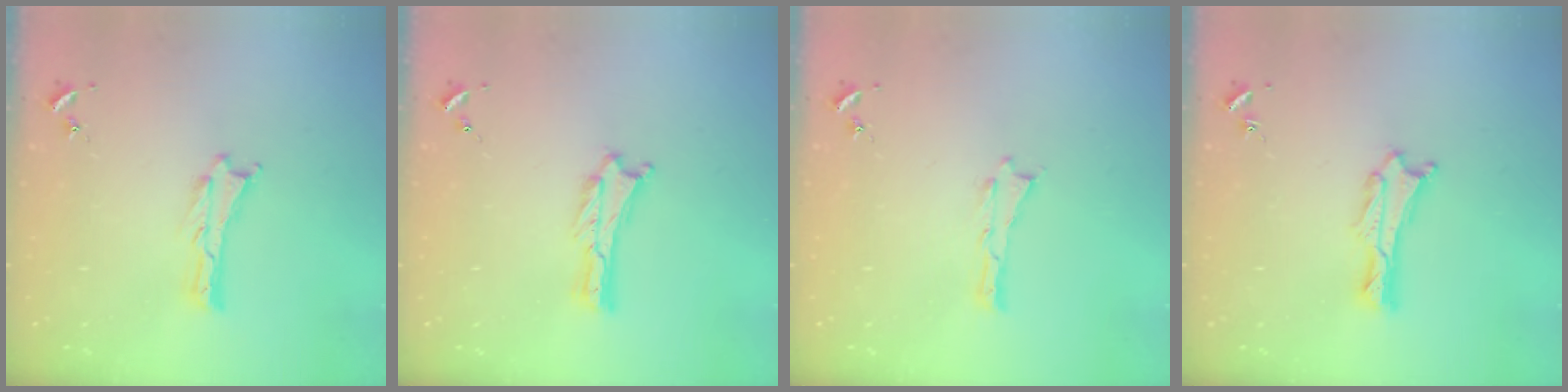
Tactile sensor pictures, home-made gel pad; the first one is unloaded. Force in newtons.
{"total": 0.0}
{"total": 0.0}
{"total": 0.8, "press": 0.7, "slide": 0.2}